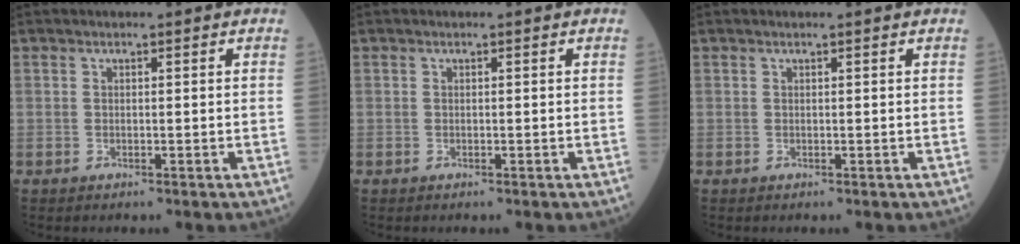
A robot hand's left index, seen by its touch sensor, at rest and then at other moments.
{"total": 0.0}
{"total": 0.6, "force": [0.6, -0.1, 0.3], "torque": [-0.008, 0.002, 0.012]}